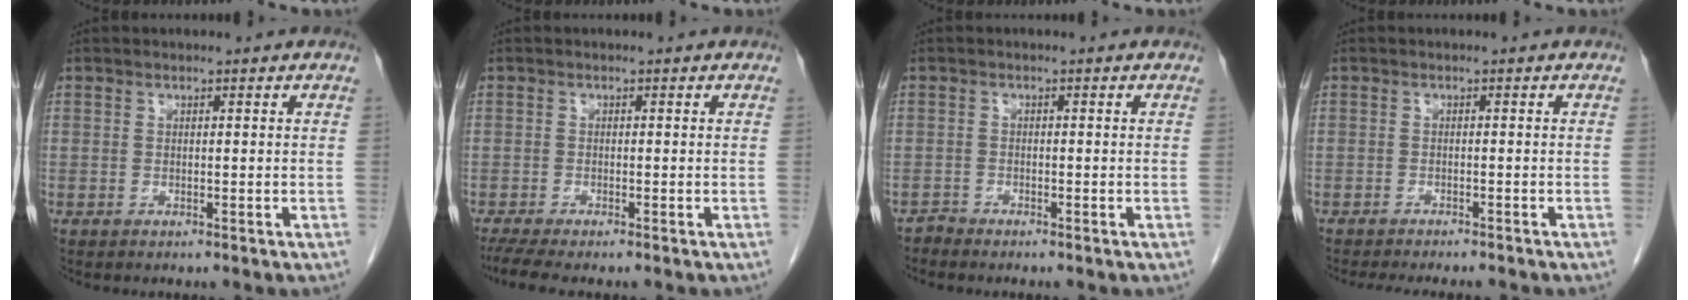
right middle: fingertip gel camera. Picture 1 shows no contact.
{"total": 4.0, "force": [-3.2, 0.0, 2.3], "torque": [-0.041, -0.011, -0.058]}
{"total": 1.1, "force": [-1.0, -0.1, -0.4], "torque": [0.011, -0.006, -0.021]}
{"total": 9.1, "force": [-8.1, 1.5, 3.9], "torque": [-0.048, -0.013, -0.108]}